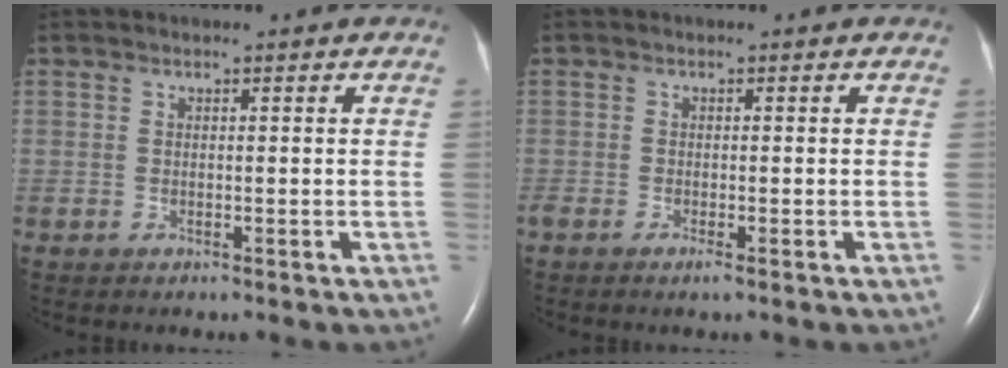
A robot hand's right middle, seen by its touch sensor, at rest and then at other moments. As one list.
[{"total": 1.1, "force": [-0.7, 0.1, 0.8], "torque": [-0.021, -0.004, -0.013]}]